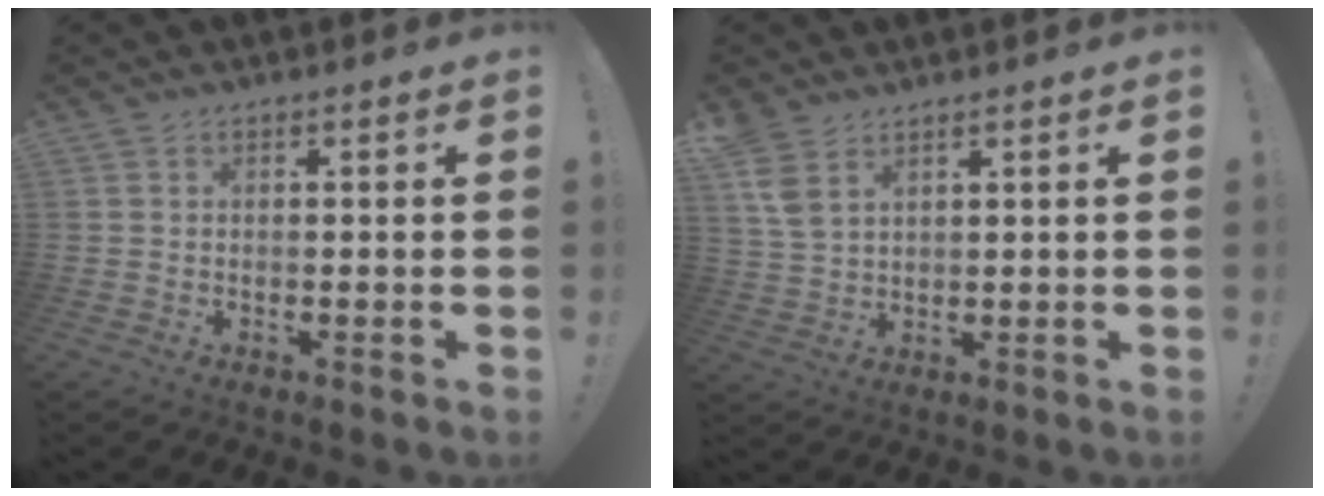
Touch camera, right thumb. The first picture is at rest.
{"total": 6.7, "force": [4.2, 3.6, 3.8], "torque": [-0.075, -0.017, 0.081]}